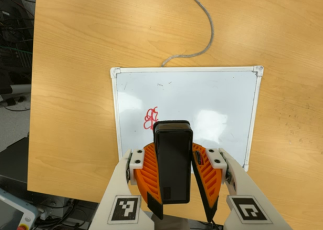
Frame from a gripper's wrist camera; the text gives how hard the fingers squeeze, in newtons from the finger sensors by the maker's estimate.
{"total": 9.1, "left": 8.8, "right": 9.5}